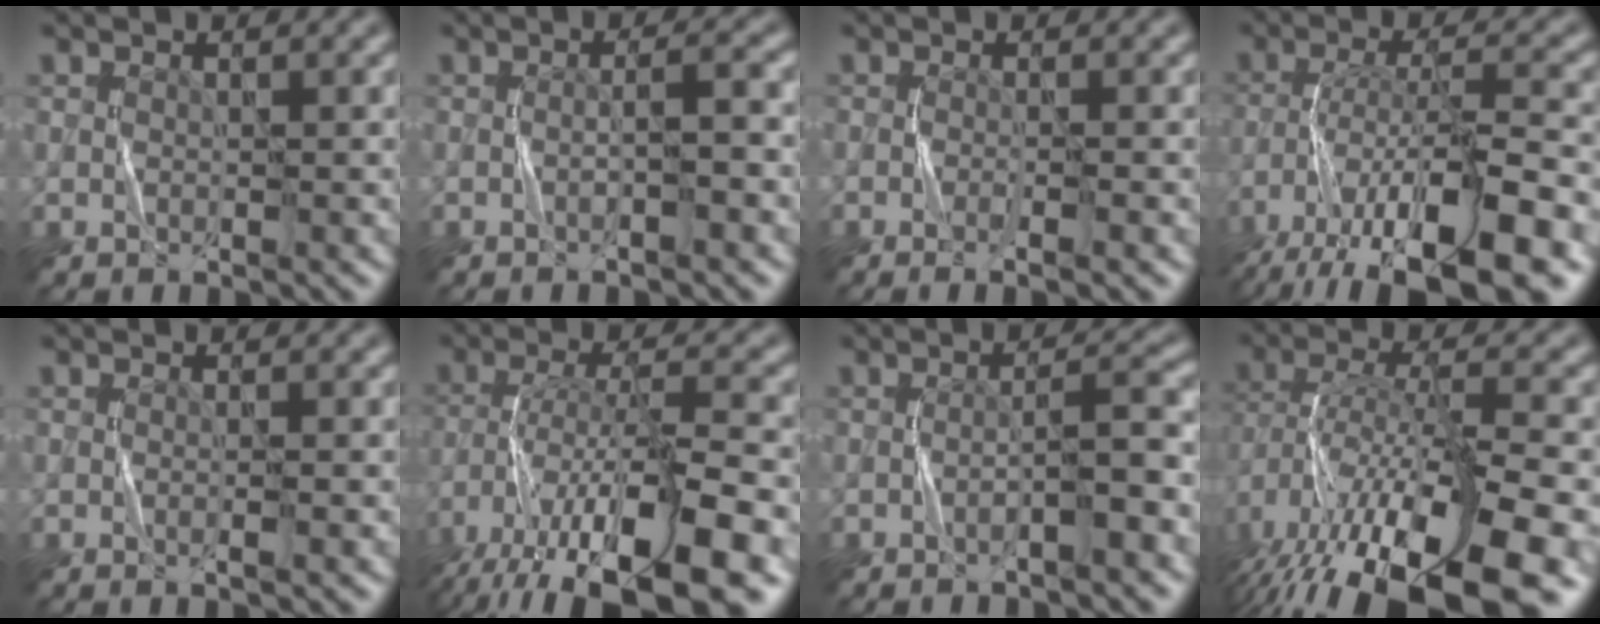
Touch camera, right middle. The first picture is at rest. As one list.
[{"total": 2.5, "force": [-0.7, 0.5, 2.4], "torque": [-0.023, 0.009, -0.021]}, {"total": 2.1, "force": [-0.8, 0.5, 1.9], "torque": [-0.021, 0.000, -0.017]}, {"total": 14.1, "force": [-9.2, 3.7, 10.1], "torque": [-0.188, -0.004, -0.150]}, {"total": 1.3, "force": [-0.2, 0.3, 1.2], "torque": [-0.014, -0.001, -0.005]}, {"total": 15.7, "force": [-9.8, 4.6, 11.3], "torque": [-0.224, -0.015, -0.151]}, {"total": 3.4, "force": [-1.3, 0.3, 3.2], "torque": [-0.047, 0.016, -0.027]}, {"total": 16.2, "force": [-8.4, 5.3, 12.8], "torque": [-0.232, -0.011, -0.122]}]